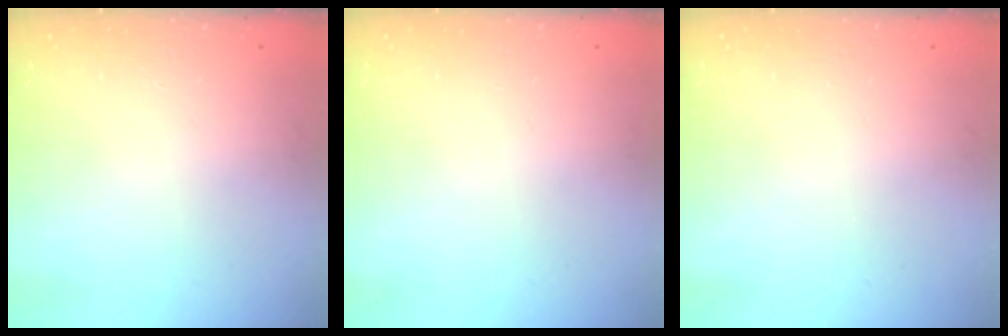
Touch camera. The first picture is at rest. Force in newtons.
{"total": 0.0}
{"total": 0.0}